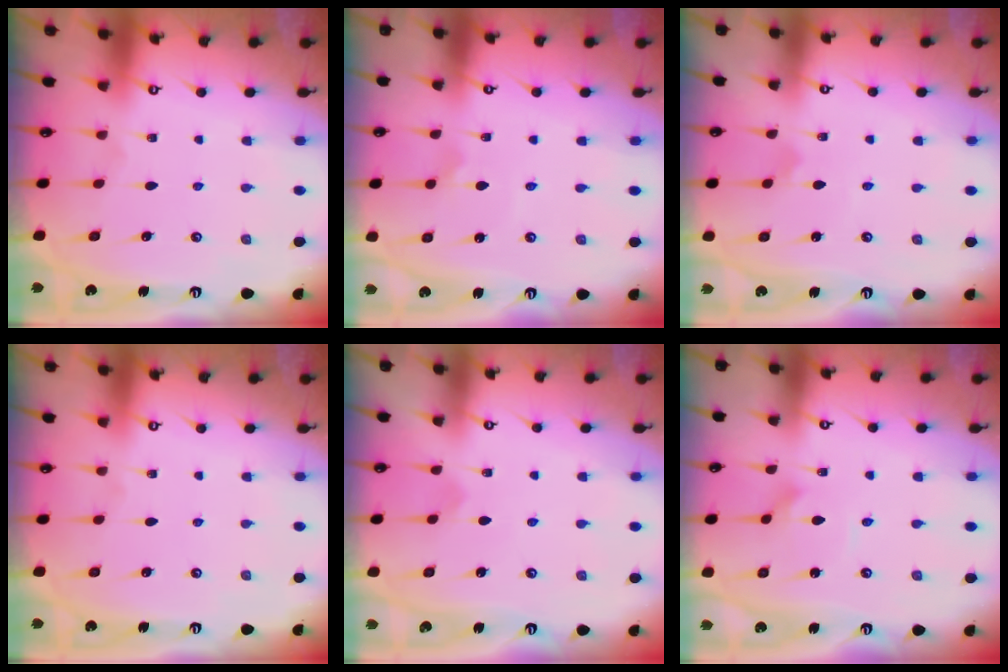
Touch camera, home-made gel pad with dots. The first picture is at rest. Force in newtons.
{"total": 2.0, "press": 2.0, "slide": 0.1}
{"total": 2.0, "press": 2.0, "slide": 0.2}
{"total": 0.0}
{"total": 2.4, "press": 2.4, "slide": 0.3}
{"total": 1.6, "press": 1.6, "slide": 0.2}